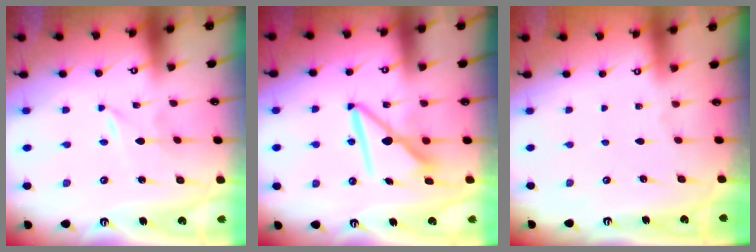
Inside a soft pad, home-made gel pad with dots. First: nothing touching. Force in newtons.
{"total": 9.5, "press": 9.4, "slide": 0.7}
{"total": 0.0}